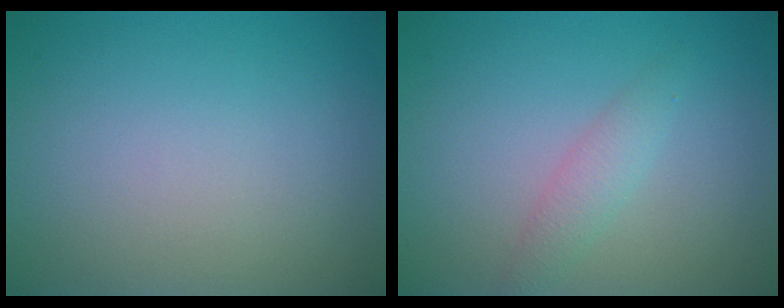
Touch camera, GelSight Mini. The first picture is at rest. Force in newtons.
{"total": 1.7, "press": 1.7, "slide": 0.1}